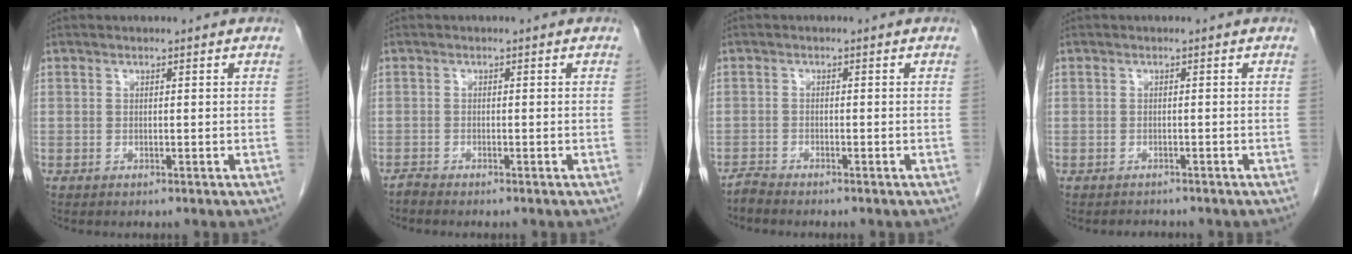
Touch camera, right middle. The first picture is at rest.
{"total": 0.9, "force": [-0.9, -0.1, 0.0], "torque": [-0.006, -0.004, -0.018]}
{"total": 1.5, "force": [-1.4, -0.2, 0.1], "torque": [-0.005, -0.005, -0.029]}
{"total": 1.4, "force": [-1.2, 0.5, -0.2], "torque": [-0.007, -0.005, -0.019]}